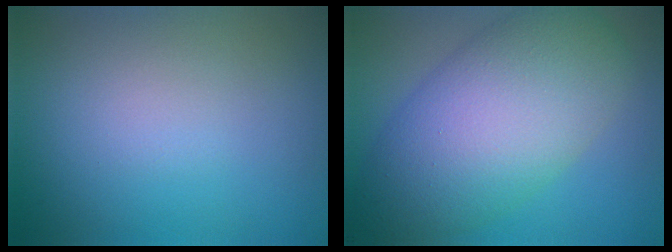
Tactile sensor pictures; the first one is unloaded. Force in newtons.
{"total": 10.9, "press": 10.9, "slide": 0.1}